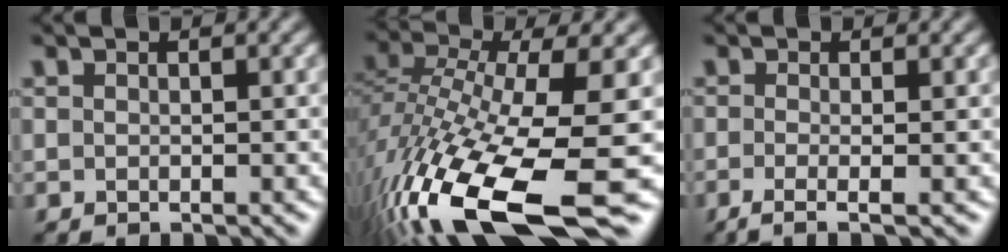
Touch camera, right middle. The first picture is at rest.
{"total": 16.1, "force": [-7.0, 5.8, 13.3], "torque": [-0.282, -0.020, -0.122]}
{"total": 3.0, "force": [-0.8, 1.1, 2.7], "torque": [-0.037, -0.010, -0.022]}